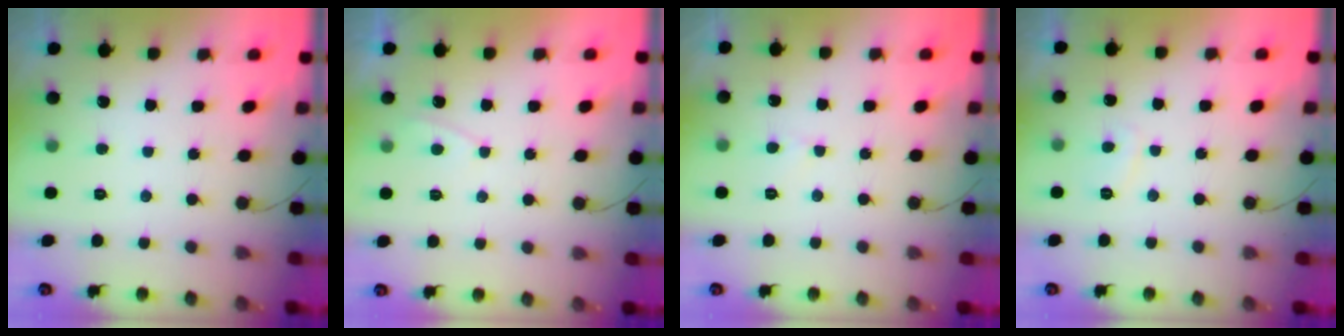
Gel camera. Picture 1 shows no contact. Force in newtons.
{"total": 2.0, "press": 2.0, "slide": 0.3}
{"total": 4.6, "press": 4.6, "slide": 0.5}
{"total": 2.8, "press": 2.7, "slide": 0.8}